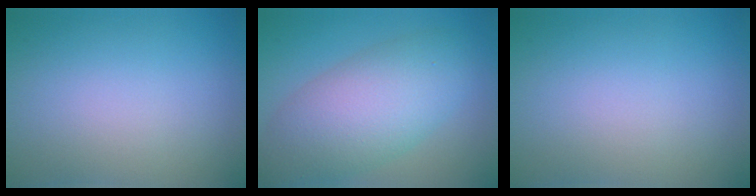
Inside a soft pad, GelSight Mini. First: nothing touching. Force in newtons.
{"total": 7.8, "press": 7.8, "slide": 0.4}
{"total": 0.0}